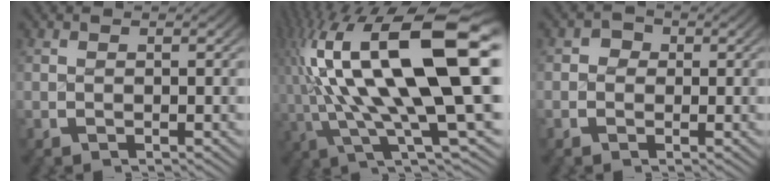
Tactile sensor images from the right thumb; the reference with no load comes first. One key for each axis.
{"total": 19.3, "fx": 1.1, "fy": 9.2, "fz": 17.0, "tx": -0.310, "ty": -0.033, "tz": 0.032}
{"total": 2.0, "fx": 0.0, "fy": 1.9, "fz": 0.8, "tx": -0.007, "ty": -0.003, "tz": -0.005}